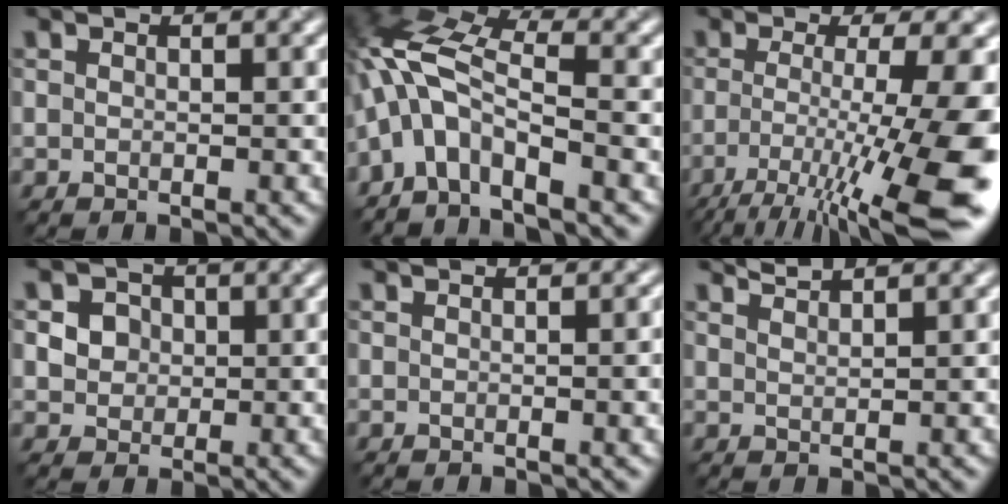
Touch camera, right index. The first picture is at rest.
{"total": 6.5, "force": [-3.2, 2.6, 5.0], "torque": [-0.097, 0.015, -0.075]}
{"total": 13.2, "force": [-5.4, 2.9, 11.7], "torque": [-0.192, -0.027, -0.086]}
{"total": 4.1, "force": [1.2, 3.5, 1.7], "torque": [-0.030, 0.013, 0.019]}
{"total": 2.8, "force": [-0.2, 0.9, 2.6], "torque": [-0.020, 0.005, -0.007]}
{"total": 1.3, "force": [1.3, 0.1, 0.4], "torque": [0.000, 0.001, 0.022]}